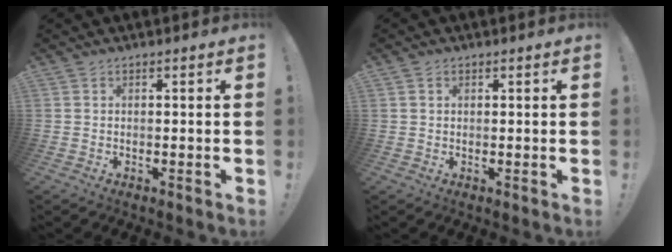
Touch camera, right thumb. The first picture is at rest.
{"total": 0.8, "force": [0.4, 0.7, 0.2], "torque": [0.000, 0.001, 0.008]}